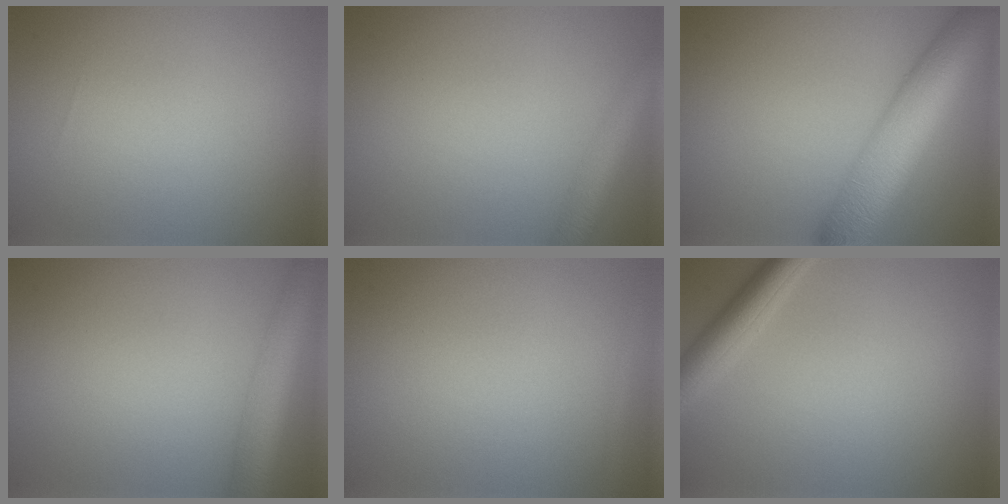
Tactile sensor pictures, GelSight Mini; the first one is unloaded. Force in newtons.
{"total": 3.0, "press": 3.0, "slide": 0.1}
{"total": 10.1, "press": 10.1, "slide": 0.5}
{"total": 4.9, "press": 4.9, "slide": 0.3}
{"total": 0.8, "press": 0.8, "slide": 0.0}
{"total": 3.6, "press": 3.6, "slide": 0.1}